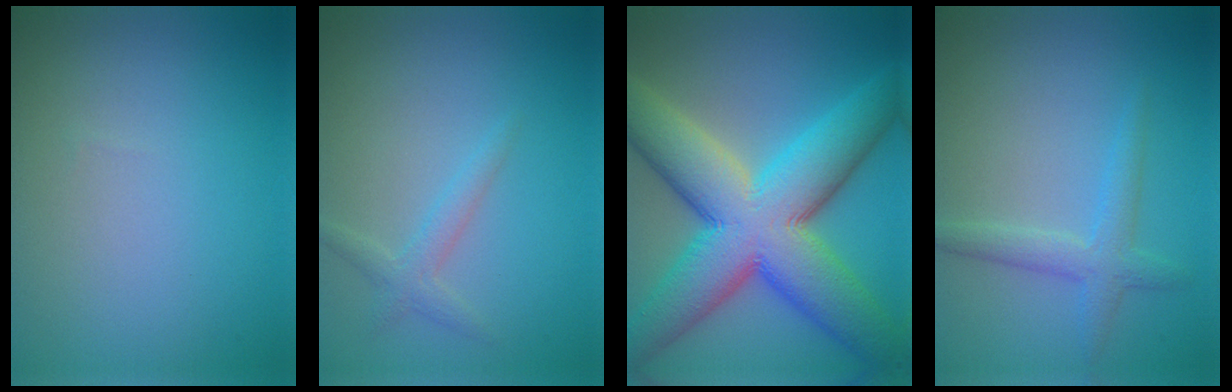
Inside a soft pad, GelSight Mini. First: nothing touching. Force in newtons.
{"total": 1.7, "press": 1.7, "slide": 0.0}
{"total": 14.0, "press": 14.0, "slide": 0.7}
{"total": 1.8, "press": 1.8, "slide": 0.1}